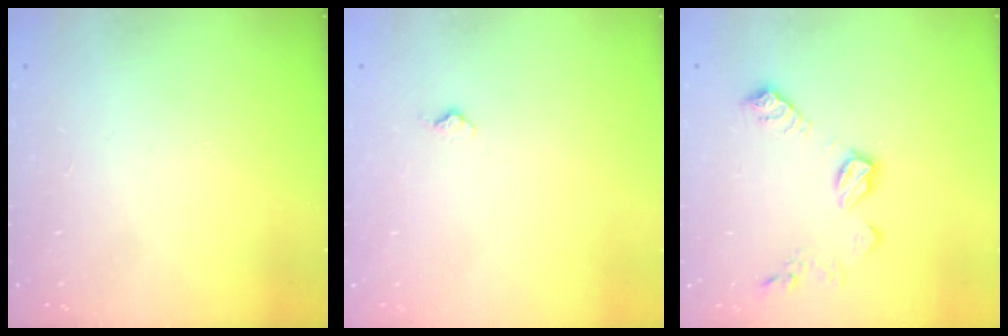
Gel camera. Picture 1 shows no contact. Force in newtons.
{"total": 3.2, "press": 3.2, "slide": 0.4}
{"total": 10.7, "press": 10.7, "slide": 0.6}